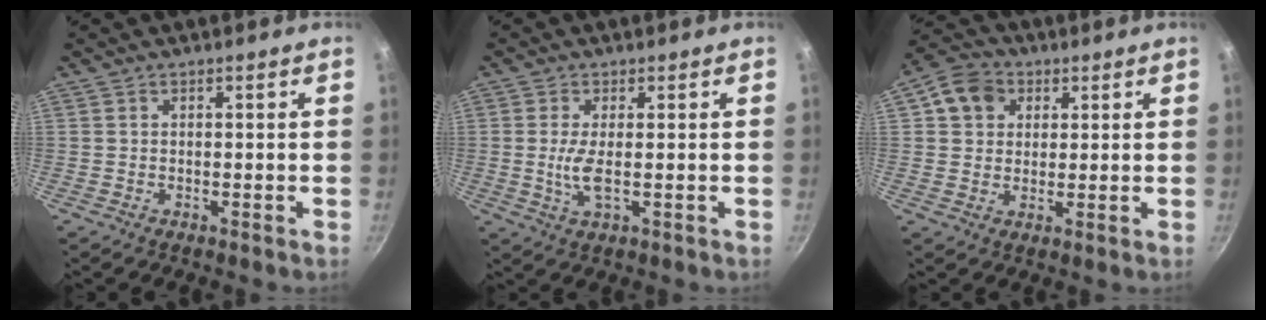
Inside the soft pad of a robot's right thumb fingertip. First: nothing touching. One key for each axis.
{"total": 4.3, "fx": -0.1, "fy": 1.3, "fz": 4.1, "tx": -0.093, "ty": -0.007, "tz": -0.003}
{"total": 7.8, "fx": 2.7, "fy": 6.5, "fz": 3.2, "tx": -0.026, "ty": 0.006, "tz": 0.036}